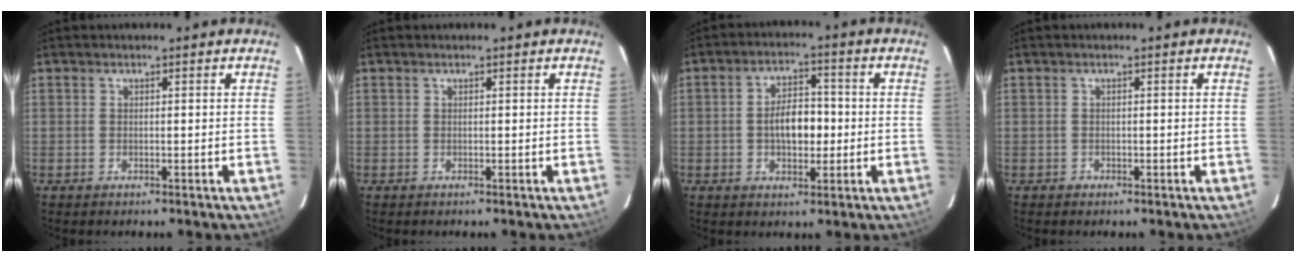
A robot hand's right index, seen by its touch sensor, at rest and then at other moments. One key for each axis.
{"total": 0.0}
{"total": 7.3, "fx": -0.9, "fy": 4.0, "fz": 6.0, "tx": -0.108, "ty": 0.012, "tz": -0.010}
{"total": 0.9, "fx": -0.5, "fy": 0.8, "fz": 0.0, "tx": 0.002, "ty": 0.003, "tz": -0.006}